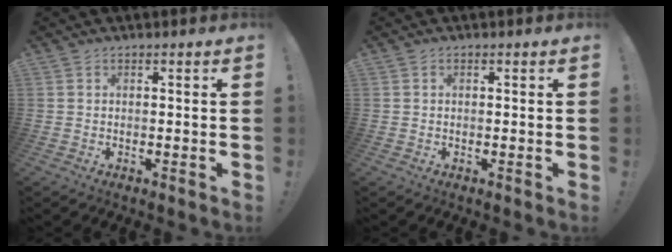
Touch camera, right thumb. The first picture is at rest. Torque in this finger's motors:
{"motor_torque": [-0.15, -0.11, -0.35, 0.15, 0.00]}